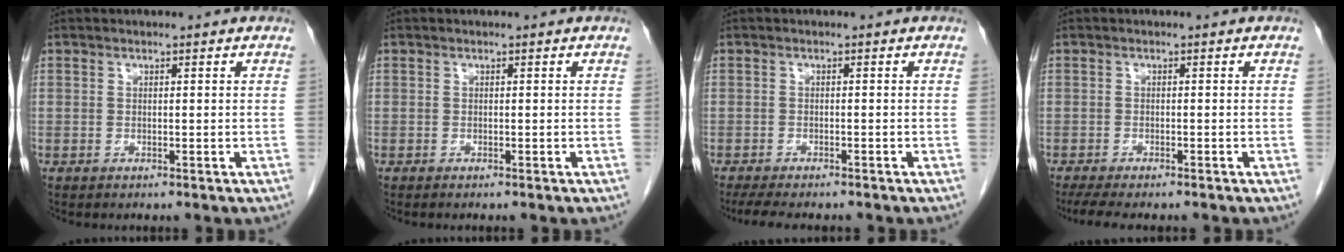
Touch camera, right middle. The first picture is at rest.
{"total": 1.0, "force": [-0.9, 0.2, 0.5], "torque": [-0.006, -0.002, -0.010]}
{"total": 7.7, "force": [-6.5, 1.6, 3.7], "torque": [-0.056, -0.012, -0.095]}
{"total": 7.2, "force": [-6.0, 1.4, 3.7], "torque": [-0.055, -0.014, -0.090]}